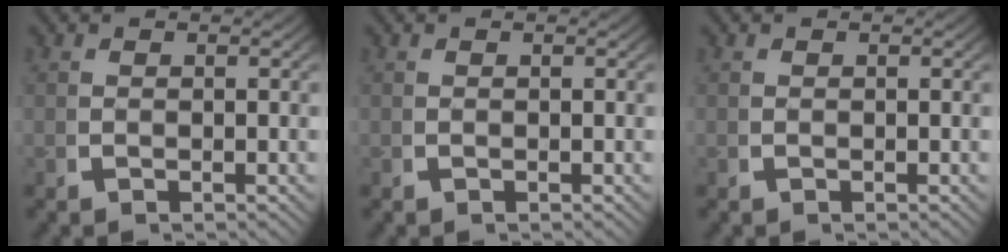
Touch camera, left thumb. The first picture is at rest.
{"total": 0.0}
{"total": 0.0}